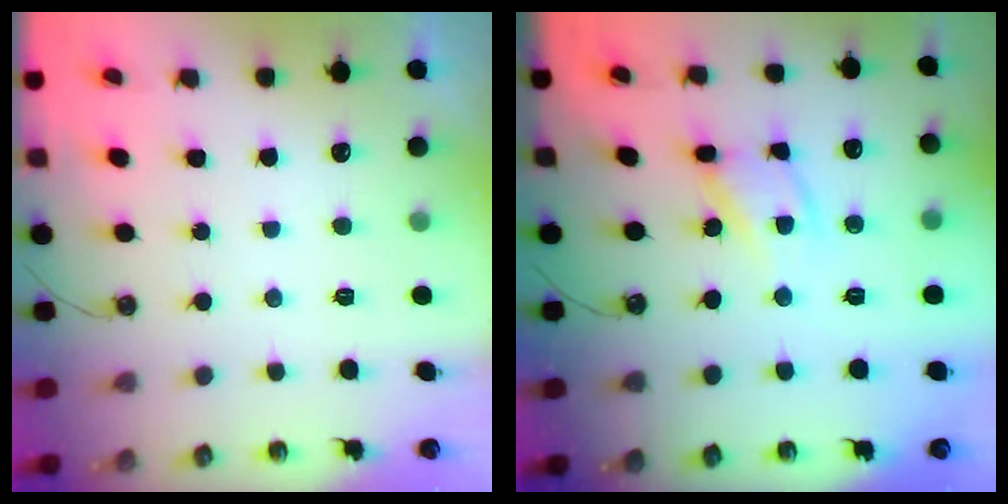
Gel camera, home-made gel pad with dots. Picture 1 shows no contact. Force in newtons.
{"total": 13.9, "press": 13.8, "slide": 1.4}